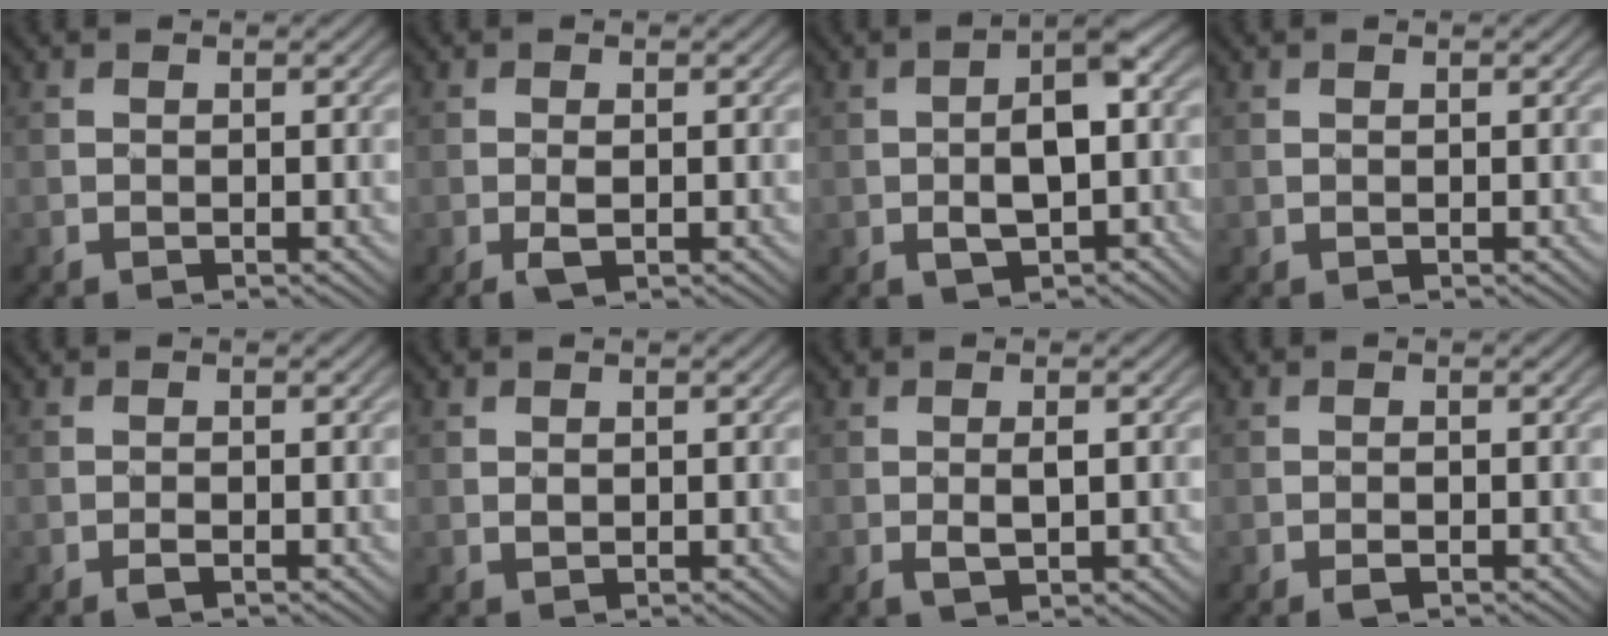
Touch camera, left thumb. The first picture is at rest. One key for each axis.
{"total": 1.6, "fx": -0.3, "fy": 0.7, "fz": 1.4, "tx": -0.028, "ty": 0.002, "tz": -0.011}
{"total": 6.0, "fx": -1.3, "fy": 3.6, "fz": 4.6, "tx": -0.065, "ty": -0.005, "tz": -0.018}
{"total": 0.0}
{"total": 0.5, "fx": -0.2, "fy": 0.1, "fz": 0.5, "tx": -0.009, "ty": 0.002, "tz": -0.005}
{"total": 0.6, "fx": 0.6, "fy": 0.3, "fz": 0.1, "tx": 0.002, "ty": 0.000, "tz": 0.010}
{"total": 2.0, "fx": 0.1, "fy": 1.1, "fz": 1.7, "tx": -0.028, "ty": -0.002, "tz": 0.004}
{"total": 0.9, "fx": -0.3, "fy": 0.3, "fz": 0.8, "tx": -0.012, "ty": 0.002, "tz": -0.005}